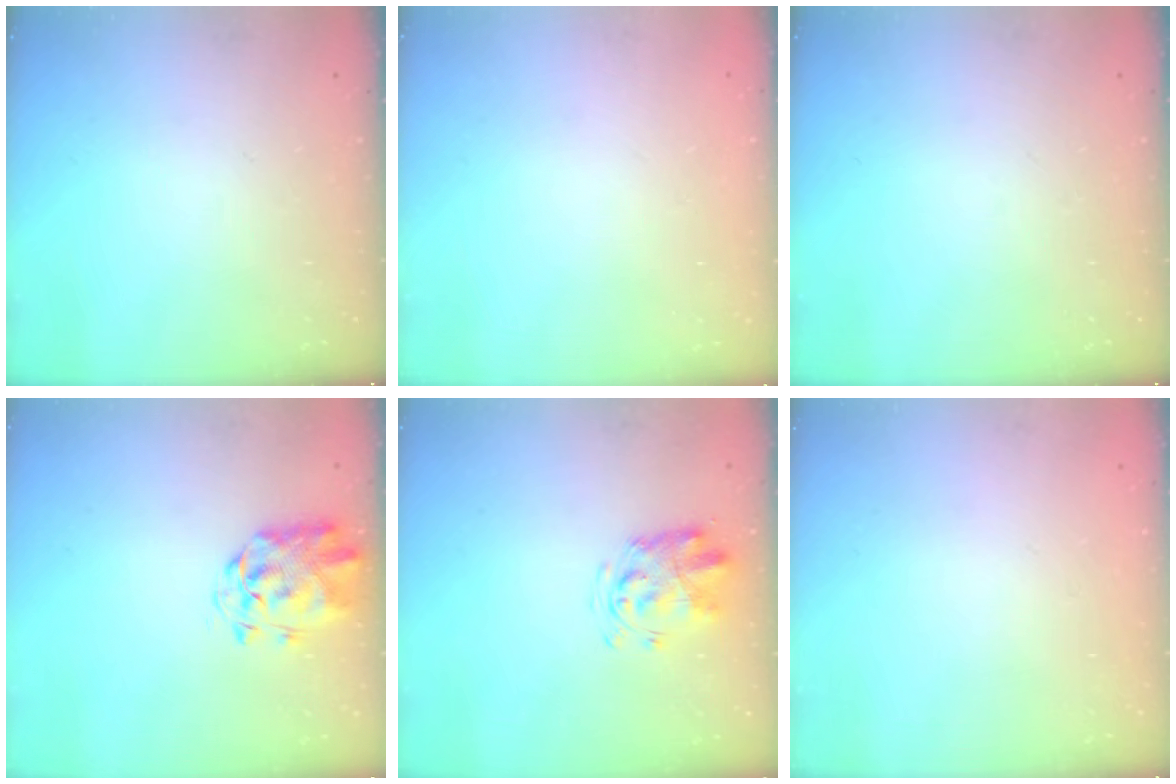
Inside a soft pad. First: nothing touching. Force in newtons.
{"total": 1.8, "press": 1.8, "slide": 0.2}
{"total": 0.0}
{"total": 2.9, "press": 2.8, "slide": 0.8}
{"total": 3.4, "press": 3.4, "slide": 0.8}
{"total": 1.9, "press": 1.9, "slide": 0.2}